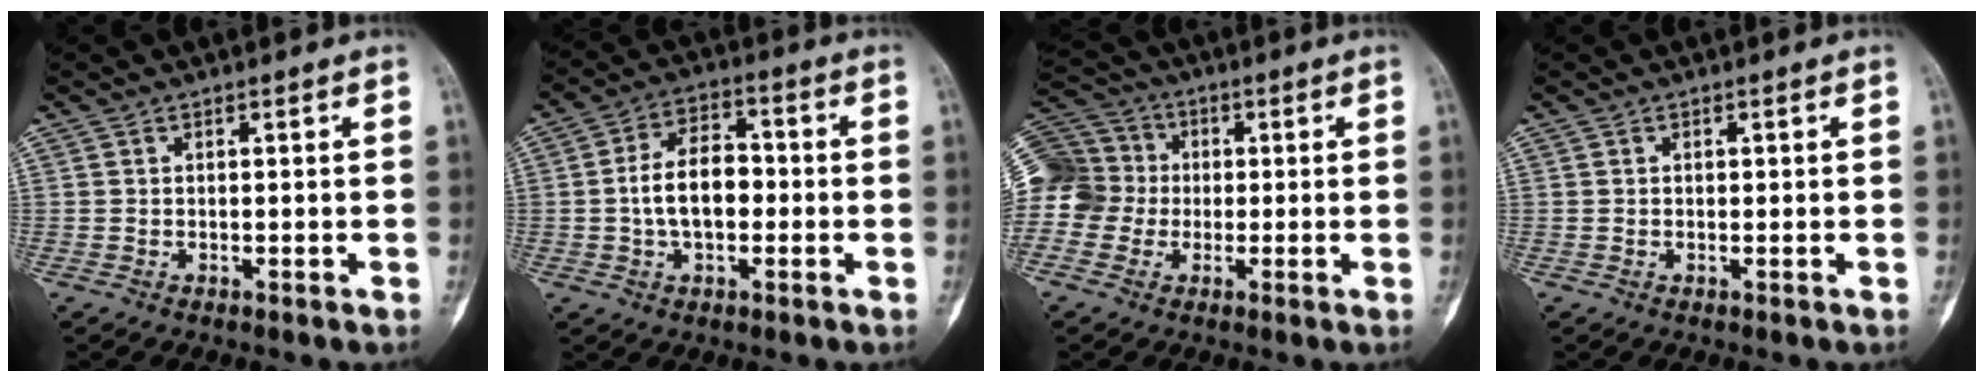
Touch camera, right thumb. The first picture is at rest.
{"total": 9.9, "force": [-0.8, 6.0, 7.8], "torque": [-0.126, 0.027, -0.021]}
{"total": 15.0, "force": [-0.3, 14.2, 4.8], "torque": [-0.116, 0.056, -0.002]}
{"total": 0.7, "force": [0.2, 0.3, 0.6], "torque": [-0.012, 0.000, 0.004]}